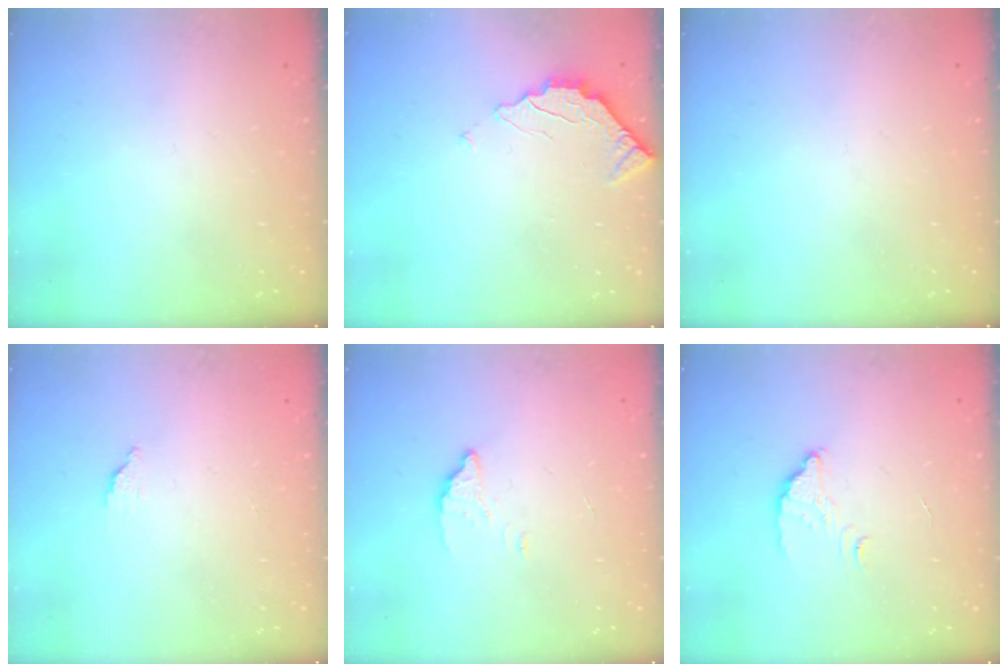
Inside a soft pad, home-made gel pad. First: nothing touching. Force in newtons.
{"total": 2.3, "press": 2.3, "slide": 0.2}
{"total": 0.0}
{"total": 1.7, "press": 1.7, "slide": 0.1}
{"total": 1.9, "press": 1.9, "slide": 0.0}
{"total": 2.7, "press": 2.7, "slide": 0.2}